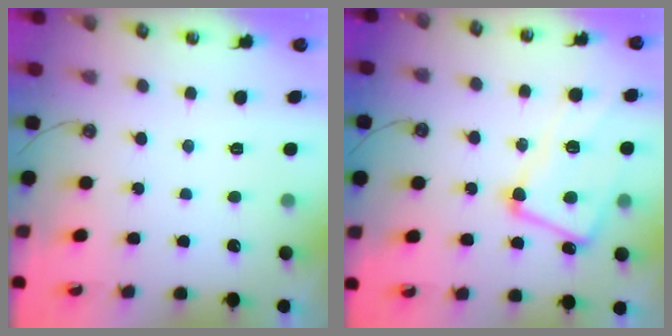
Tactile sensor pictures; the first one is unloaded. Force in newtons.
{"total": 6.0, "press": 5.9, "slide": 1.3}